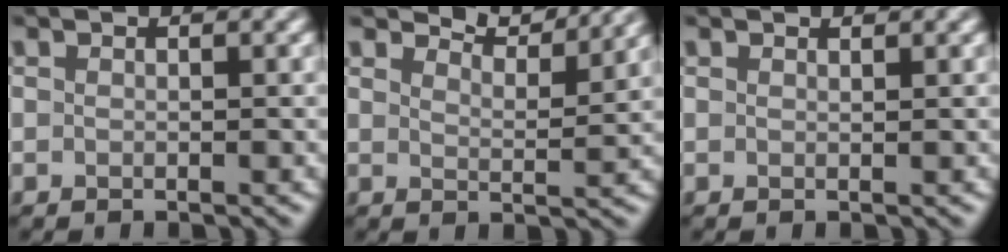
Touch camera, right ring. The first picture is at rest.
{"total": 4.3, "force": [4.1, 0.4, 1.2], "torque": [-0.022, -0.001, 0.057]}
{"total": 0.6, "force": [0.6, 0.0, 0.1], "torque": [-0.002, -0.001, 0.010]}